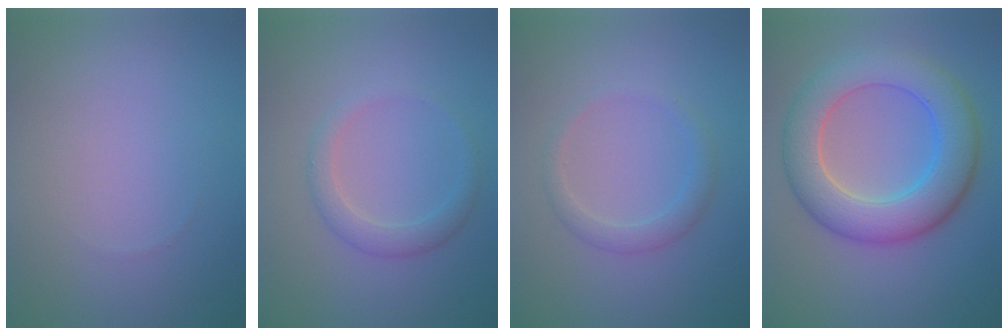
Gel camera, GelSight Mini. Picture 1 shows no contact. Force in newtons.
{"total": 2.1, "press": 2.1, "slide": 0.1}
{"total": 1.9, "press": 1.9, "slide": 0.1}
{"total": 7.8, "press": 7.8, "slide": 0.3}